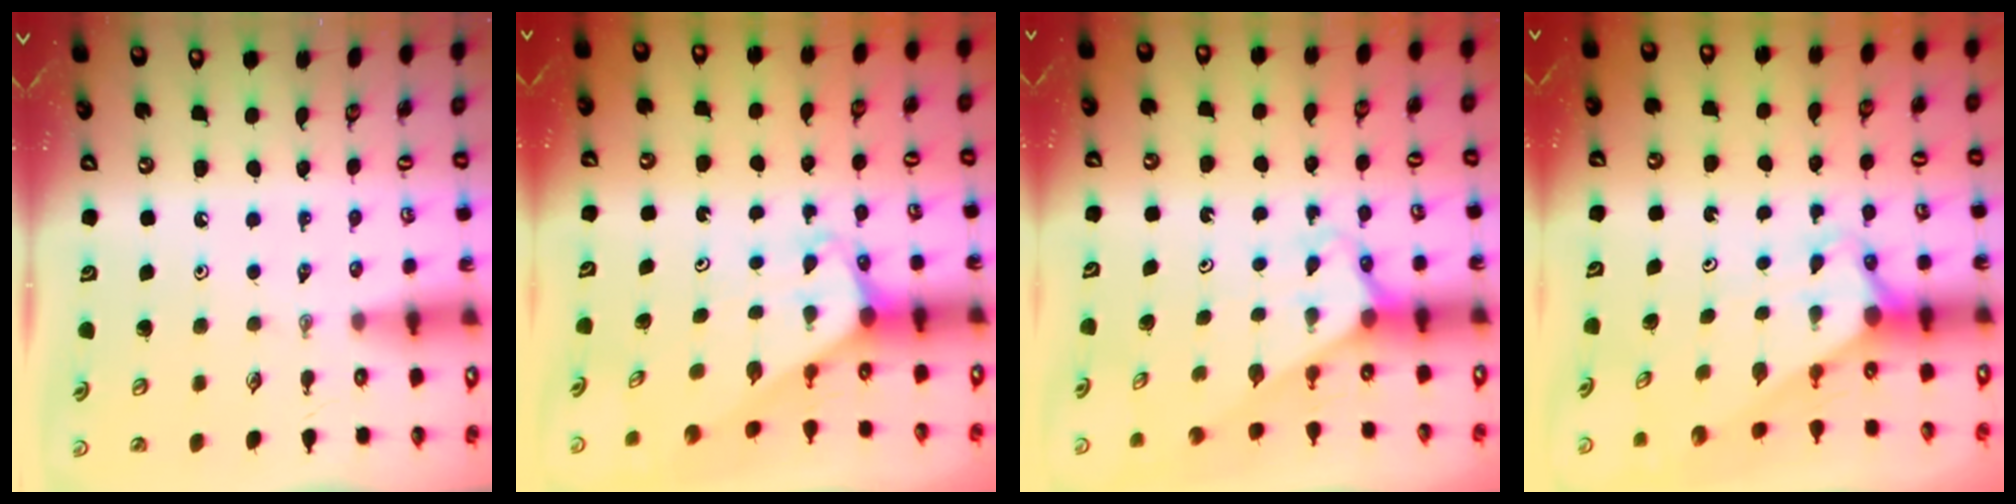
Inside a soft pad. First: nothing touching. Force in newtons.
{"total": 2.0, "press": 2.0, "slide": 0.1}
{"total": 2.6, "press": 2.6, "slide": 0.2}
{"total": 2.7, "press": 2.7, "slide": 0.1}